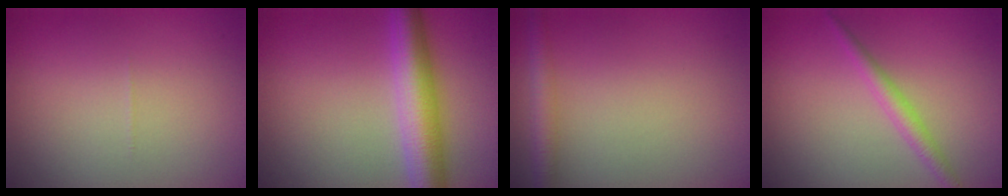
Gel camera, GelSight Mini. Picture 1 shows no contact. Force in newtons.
{"total": 6.1, "press": 6.1, "slide": 0.2}
{"total": 2.3, "press": 2.3, "slide": 0.0}
{"total": 1.9, "press": 1.9, "slide": 0.1}